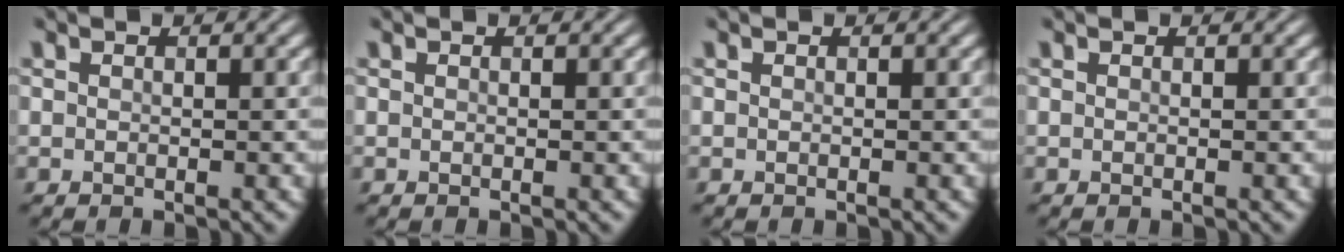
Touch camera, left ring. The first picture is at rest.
{"total": 0.0}
{"total": 0.0}
{"total": 0.0}